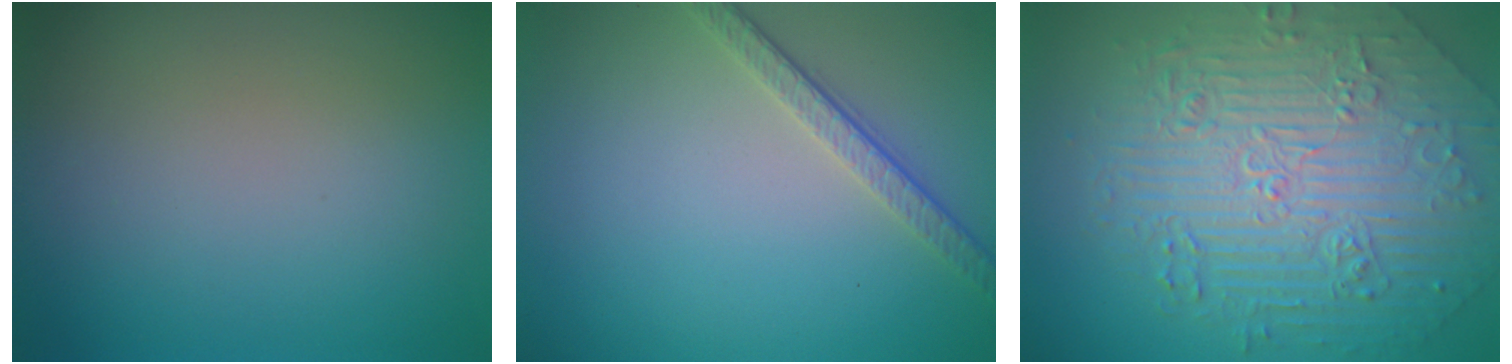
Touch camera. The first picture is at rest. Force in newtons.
{"total": 2.6, "press": 2.0, "slide": 1.7}
{"total": 6.9, "press": 6.0, "slide": 3.5}